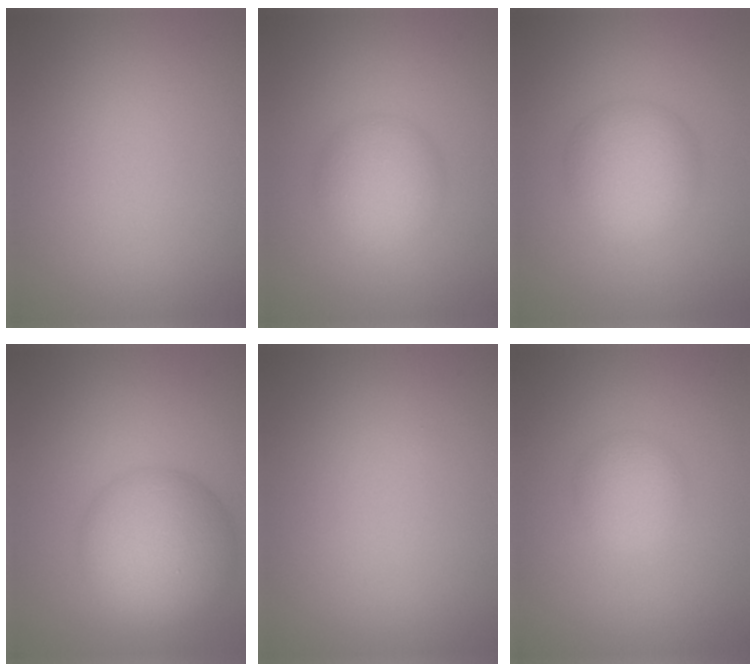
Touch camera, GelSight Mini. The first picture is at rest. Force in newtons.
{"total": 4.0, "press": 4.0, "slide": 0.1}
{"total": 4.6, "press": 4.5, "slide": 0.3}
{"total": 7.7, "press": 7.7, "slide": 0.3}
{"total": 0.0}
{"total": 2.4, "press": 2.4, "slide": 0.1}